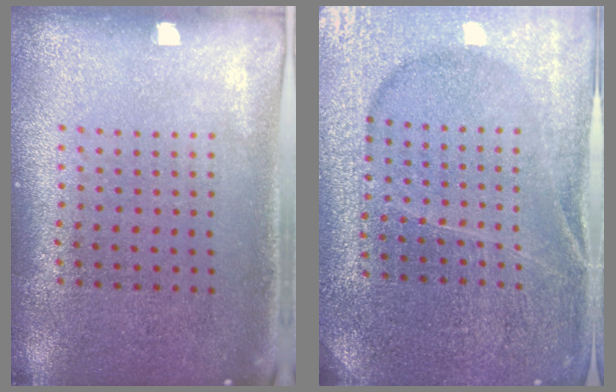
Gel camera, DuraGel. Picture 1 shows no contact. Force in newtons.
{"total": 4.2, "press": 4.0, "slide": 1.3}